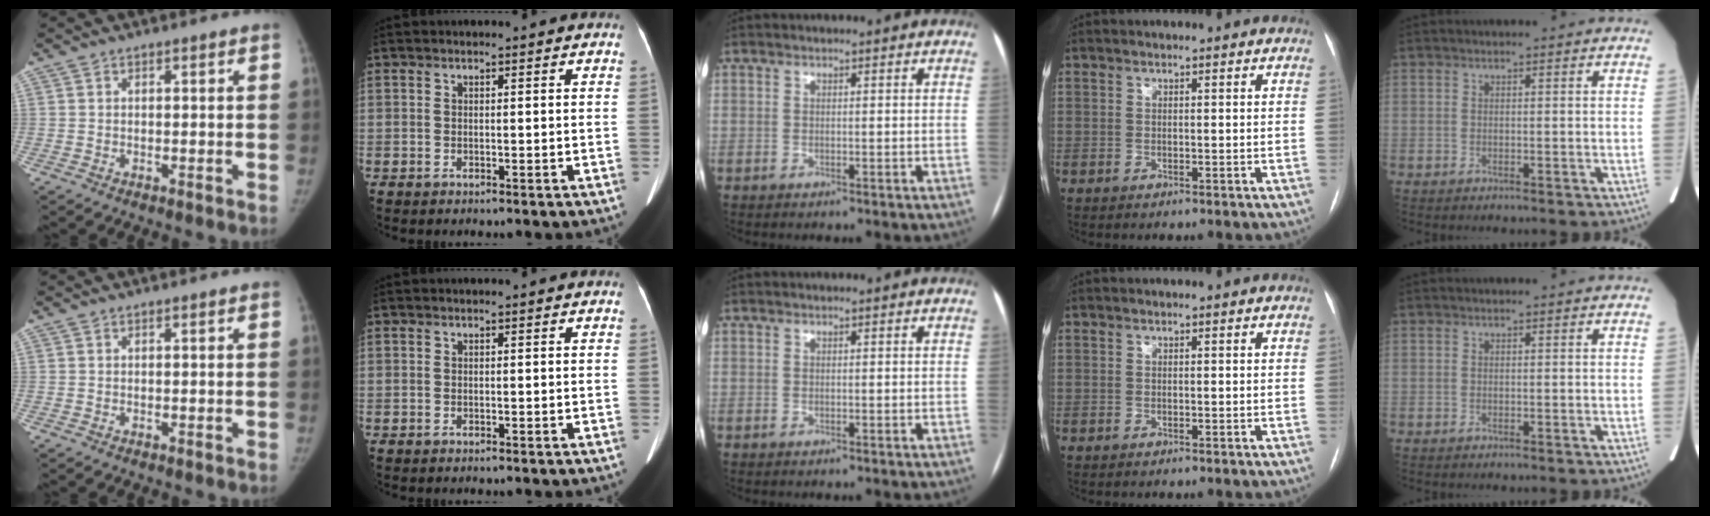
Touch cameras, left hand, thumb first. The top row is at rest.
{}